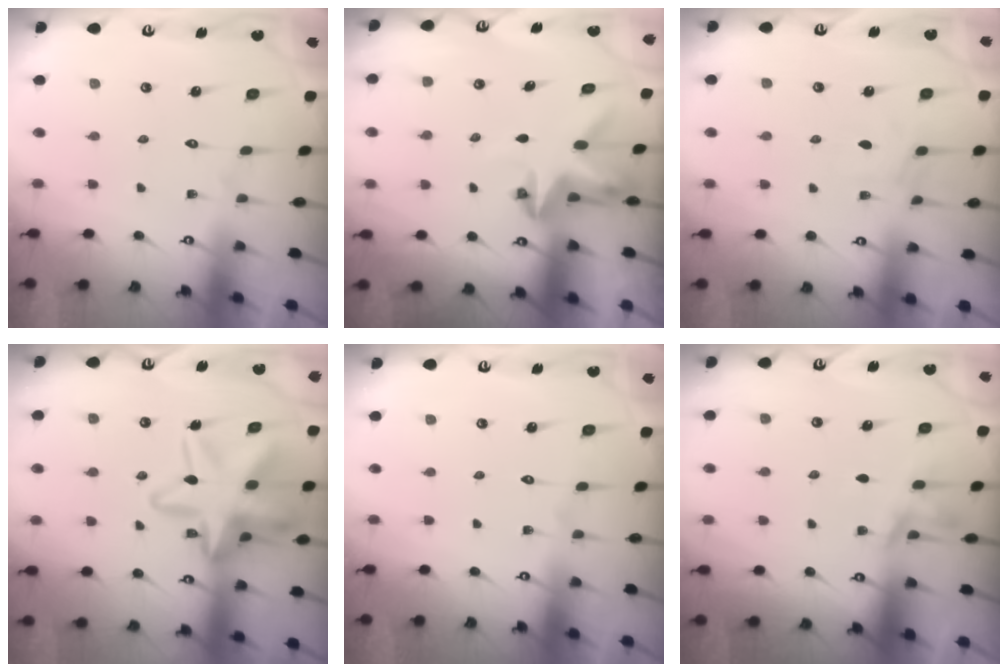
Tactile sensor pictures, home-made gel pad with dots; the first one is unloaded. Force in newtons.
{"total": 3.1, "press": 3.1, "slide": 0.2}
{"total": 4.3, "press": 4.3, "slide": 0.6}
{"total": 19.6, "press": 19.5, "slide": 1.6}
{"total": 0.0}
{"total": 3.5, "press": 3.1, "slide": 1.7}